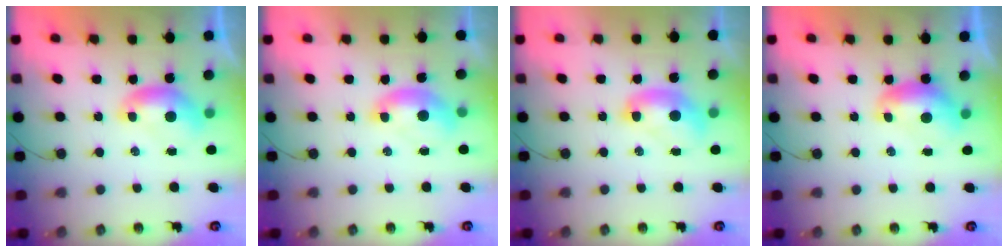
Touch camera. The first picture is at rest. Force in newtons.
{"total": 1.7, "press": 1.5, "slide": 0.6}
{"total": 2.1, "press": 2.1, "slide": 0.2}
{"total": 0.5, "press": 0.5, "slide": 0.2}